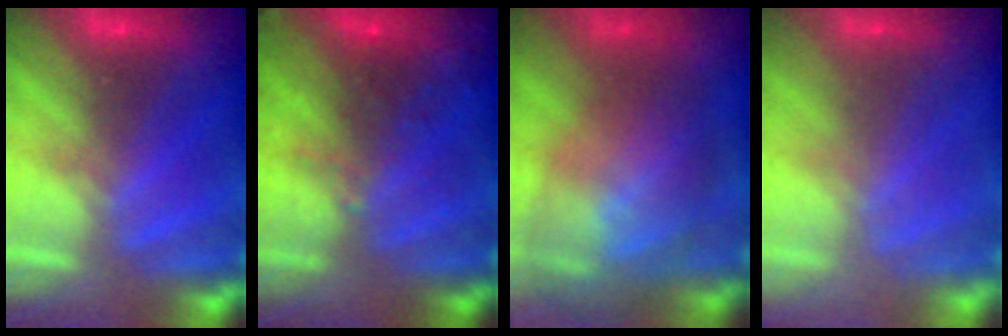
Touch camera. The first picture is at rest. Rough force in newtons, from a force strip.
{"total": 9.6}
{"total": 9.4}
{"total": 1.8}